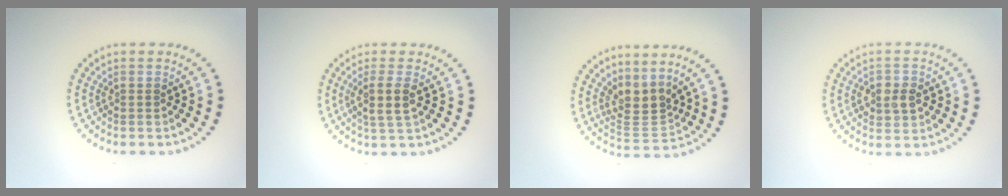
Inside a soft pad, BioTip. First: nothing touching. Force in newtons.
{"total": 2.5, "press": 2.2, "slide": 1.2}
{"total": 3.2, "press": 2.3, "slide": 2.1}
{"total": 2.4, "press": 2.4, "slide": 0.2}